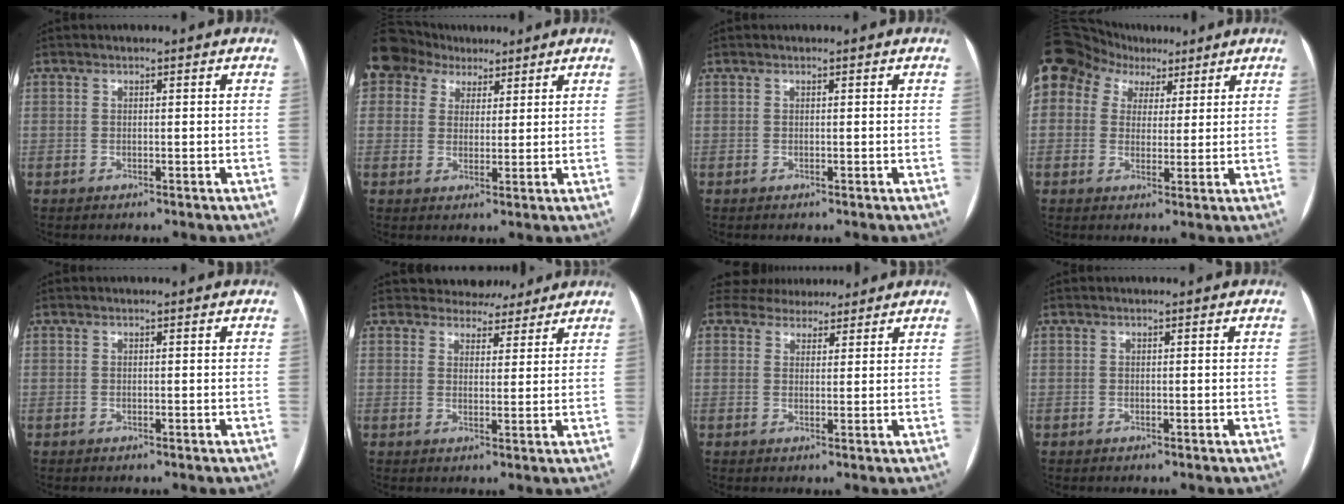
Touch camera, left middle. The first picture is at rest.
{"total": 10.5, "force": [6.6, 7.7, 2.6], "torque": [-0.079, 0.046, 0.125]}
{"total": 0.0}
{"total": 23.3, "force": [12.3, 17.5, 9.2], "torque": [-0.303, 0.099, 0.234]}
{"total": 0.0}
{"total": 6.1, "force": [5.5, 2.6, 0.2], "torque": [0.007, 0.002, 0.067]}
{"total": 7.2, "force": [6.5, 2.8, 1.1], "torque": [-0.007, 0.020, 0.092]}
{"total": 0.0}